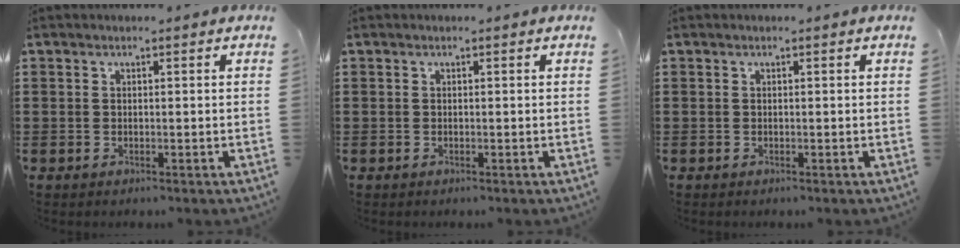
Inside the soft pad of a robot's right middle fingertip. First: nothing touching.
{"total": 0.0}
{"total": 0.0}